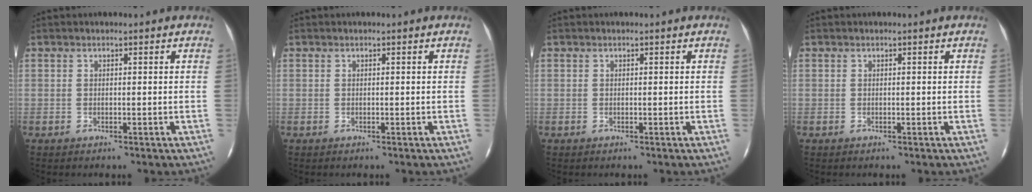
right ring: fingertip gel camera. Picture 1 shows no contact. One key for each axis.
{"total": 0.0}
{"total": 0.0}
{"total": 0.0}